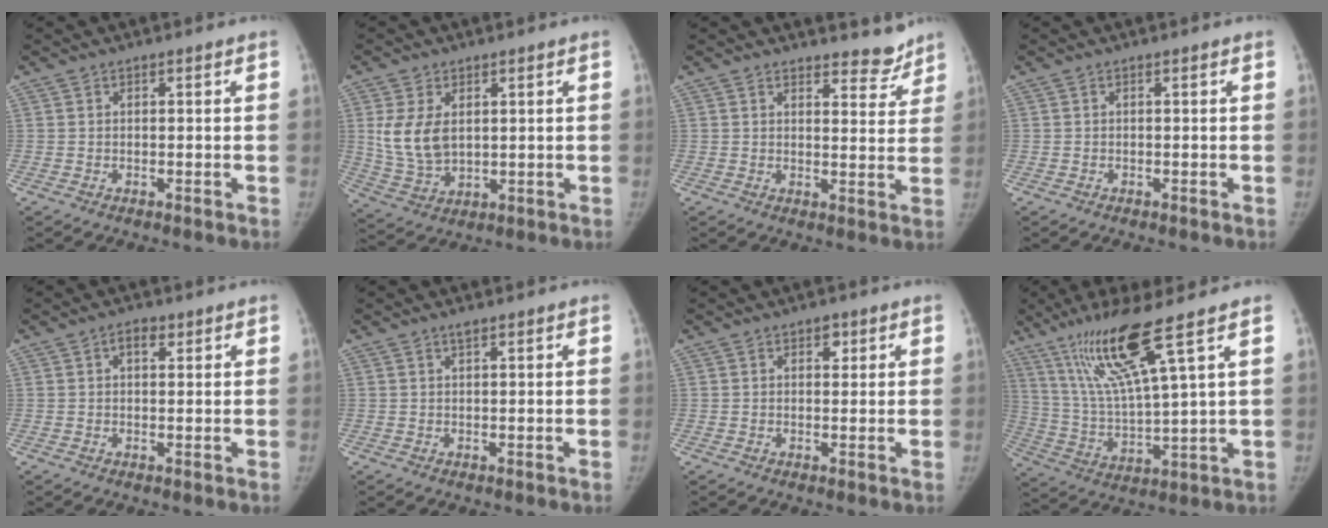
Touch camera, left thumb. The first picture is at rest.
{"total": 9.1, "force": [2.1, 5.9, 6.6], "torque": [-0.121, -0.013, 0.058]}
{"total": 5.8, "force": [5.1, 2.2, 1.4], "torque": [0.011, -0.041, 0.065]}
{"total": 0.0}
{"total": 2.5, "force": [1.2, 1.6, 1.6], "torque": [-0.013, -0.001, 0.016]}
{"total": 1.0, "force": [0.7, 0.3, 0.6], "torque": [-0.009, -0.002, 0.014]}
{"total": 2.1, "force": [1.0, 1.4, 1.1], "torque": [0.001, -0.002, 0.012]}
{"total": 15.0, "force": [8.9, 0.3, 12.1], "torque": [-0.242, -0.045, 0.178]}